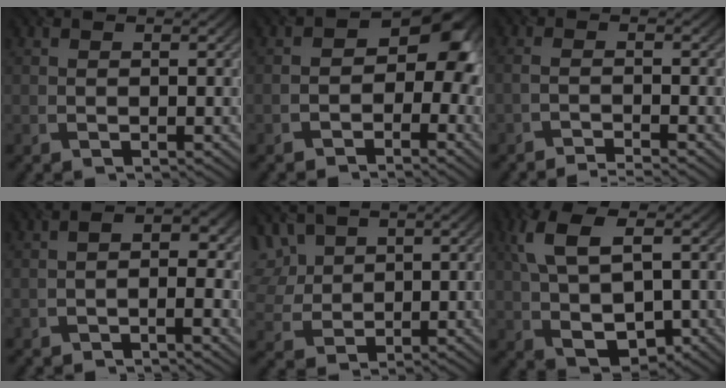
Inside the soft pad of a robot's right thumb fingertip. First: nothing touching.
{"total": 5.8, "force": [-1.5, 4.0, 3.9], "torque": [-0.031, 0.004, -0.034]}
{"total": 2.6, "force": [-2.1, 0.4, 1.5], "torque": [-0.007, 0.002, -0.053]}
{"total": 3.9, "force": [-1.2, 1.5, 3.4], "torque": [-0.050, 0.000, -0.020]}
{"total": 5.4, "force": [3.0, 3.8, 2.3], "torque": [-0.081, 0.008, 0.057]}
{"total": 10.2, "force": [0.9, 6.0, 8.2], "torque": [-0.185, -0.004, 0.020]}